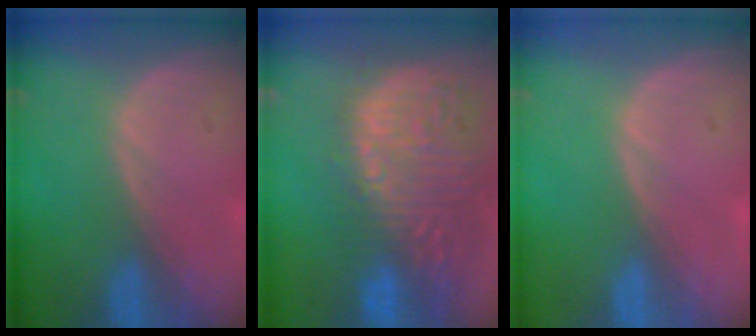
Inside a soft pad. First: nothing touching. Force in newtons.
{"total": 15.4, "press": 12.6, "slide": 8.8}
{"total": 0.0}